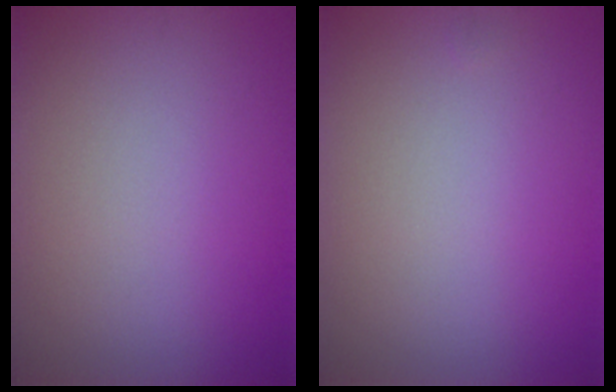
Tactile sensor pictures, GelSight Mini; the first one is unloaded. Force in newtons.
{"total": 0.0}